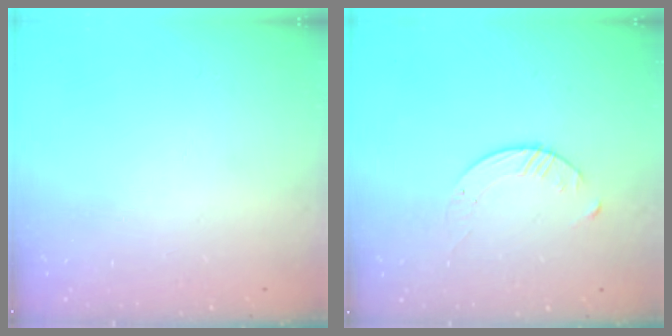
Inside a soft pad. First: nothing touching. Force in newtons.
{"total": 4.2, "press": 4.2, "slide": 0.5}